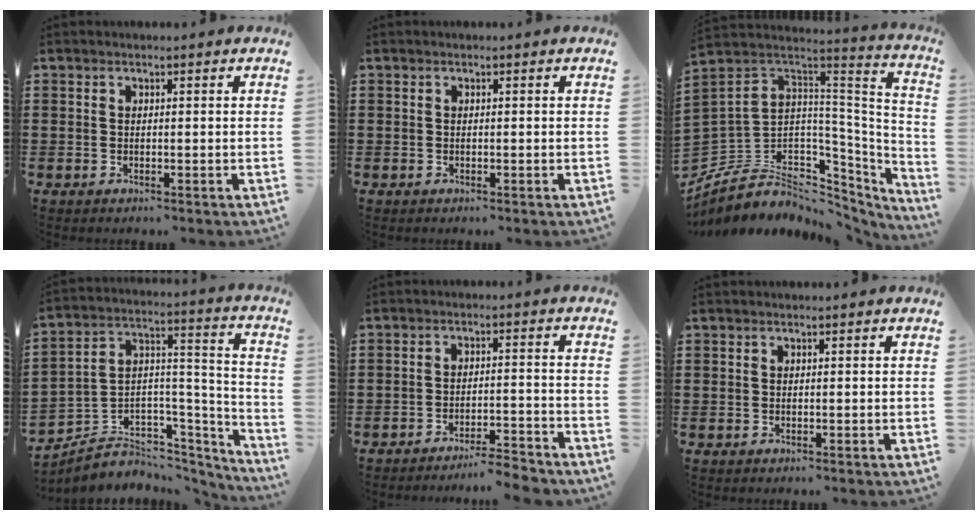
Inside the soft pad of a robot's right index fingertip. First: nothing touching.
{"total": 0.0}
{"total": 6.2, "force": [-1.5, 5.7, 2.1], "torque": [-0.080, -0.035, -0.021]}
{"total": 4.1, "force": [-2.2, 3.4, 0.4], "torque": [-0.019, -0.012, -0.039]}
{"total": 4.3, "force": [-4.2, -0.3, 1.0], "torque": [-0.018, -0.005, -0.086]}
{"total": 0.0}